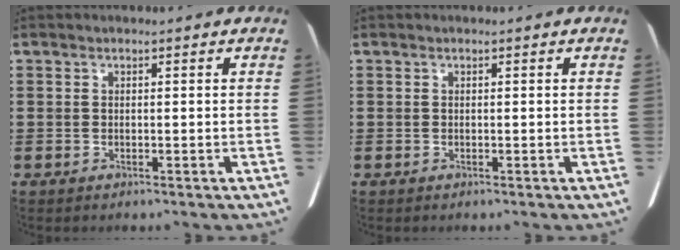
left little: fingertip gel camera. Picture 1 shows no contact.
{"total": 0.0}